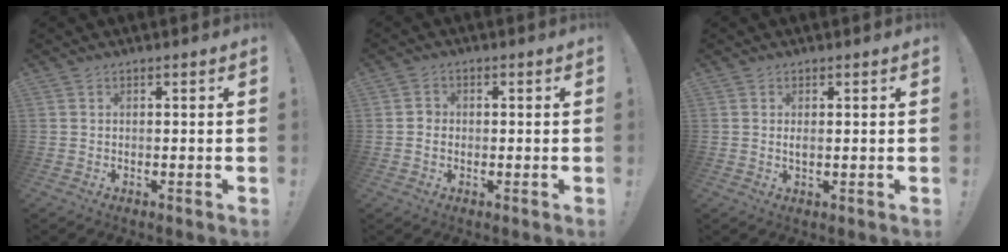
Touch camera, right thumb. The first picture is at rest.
{"total": 2.8, "force": [-0.7, 2.3, 1.3], "torque": [-0.019, 0.009, -0.013]}
{"total": 1.3, "force": [0.3, 0.4, 1.2], "torque": [-0.025, 0.002, 0.005]}